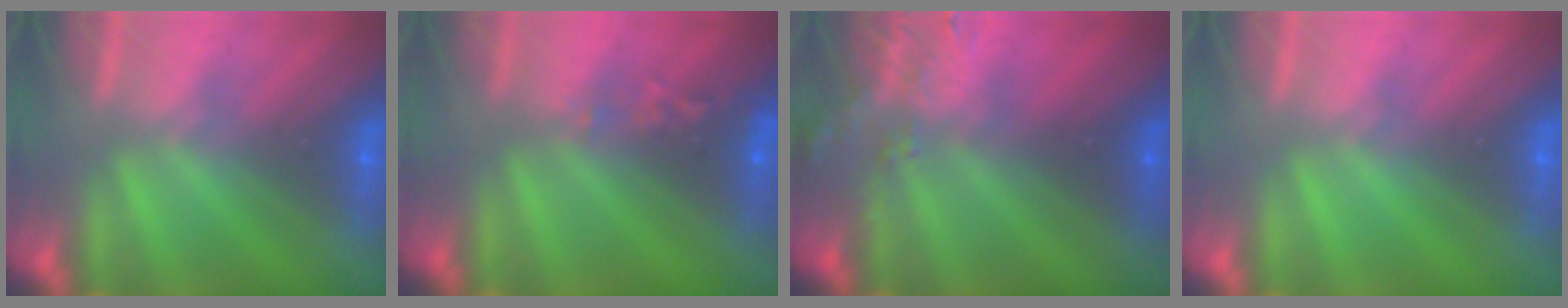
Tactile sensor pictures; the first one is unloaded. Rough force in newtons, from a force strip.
{"total": 2.5}
{"total": 3.7}
{"total": 0.0}